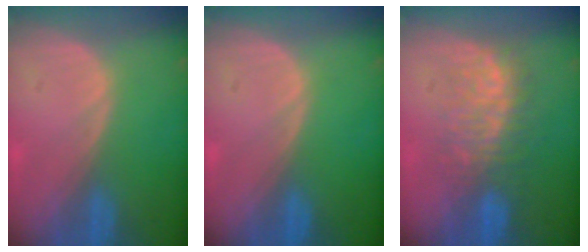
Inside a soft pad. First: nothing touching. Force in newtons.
{"total": 0.0}
{"total": 7.7, "press": 7.6, "slide": 1.3}